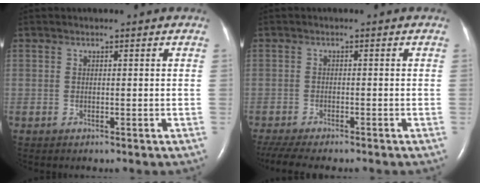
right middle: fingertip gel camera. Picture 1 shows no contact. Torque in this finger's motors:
{"motor_torque": [0.84, -0.72, 0.06, 0.05]}